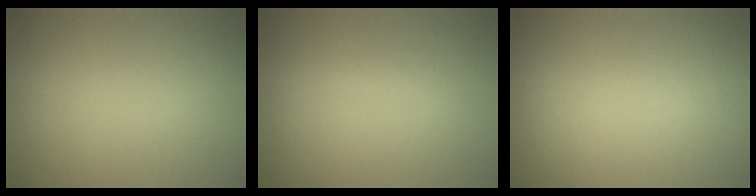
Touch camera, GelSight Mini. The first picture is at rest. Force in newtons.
{"total": 0.7, "press": 0.7, "slide": 0.0}
{"total": 0.0}